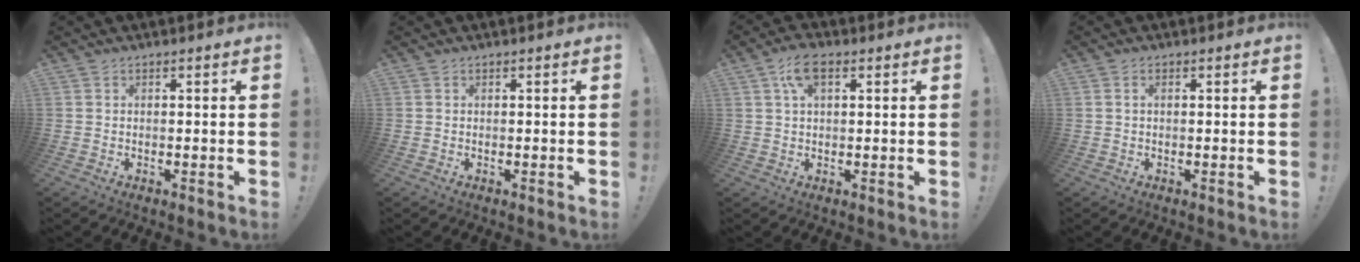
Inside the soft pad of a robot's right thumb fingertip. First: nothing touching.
{"total": 0.0}
{"total": 6.1, "force": [2.4, 3.0, 4.8], "torque": [-0.085, 0.002, 0.043]}
{"total": 1.0, "force": [0.2, 0.3, 1.0], "torque": [-0.021, 0.002, 0.004]}